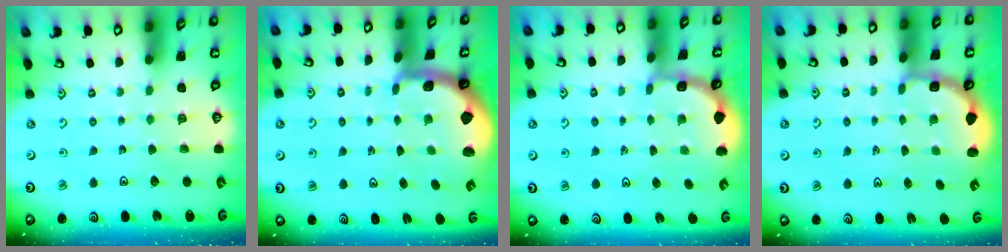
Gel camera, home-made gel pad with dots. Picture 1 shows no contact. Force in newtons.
{"total": 1.5, "press": 1.5, "slide": 0.4}
{"total": 1.8, "press": 1.8, "slide": 0.3}
{"total": 2.8, "press": 2.5, "slide": 1.4}